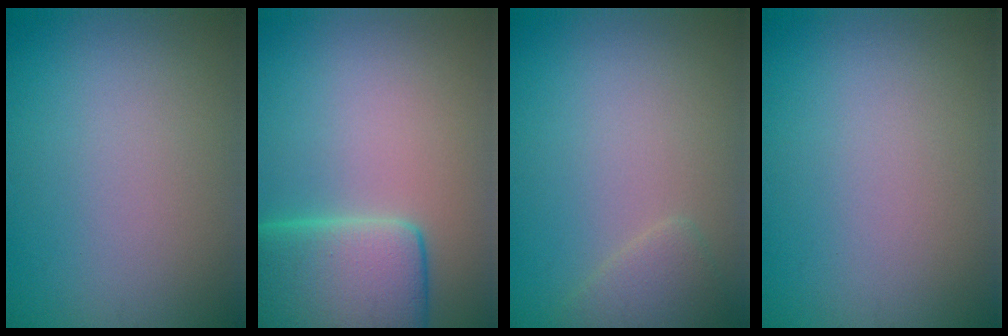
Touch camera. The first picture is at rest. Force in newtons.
{"total": 9.0, "press": 9.0, "slide": 0.6}
{"total": 1.9, "press": 1.9, "slide": 0.2}
{"total": 0.0}